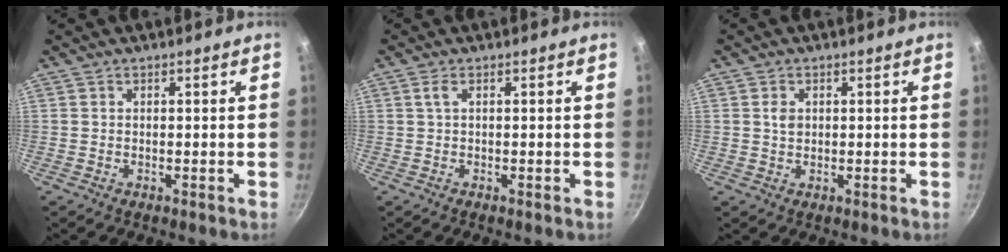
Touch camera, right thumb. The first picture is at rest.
{"total": 1.3, "force": [0.1, 0.2, 1.2], "torque": [-0.024, 0.001, 0.001]}
{"total": 2.1, "force": [0.4, 1.6, 1.3], "torque": [-0.019, -0.001, 0.006]}